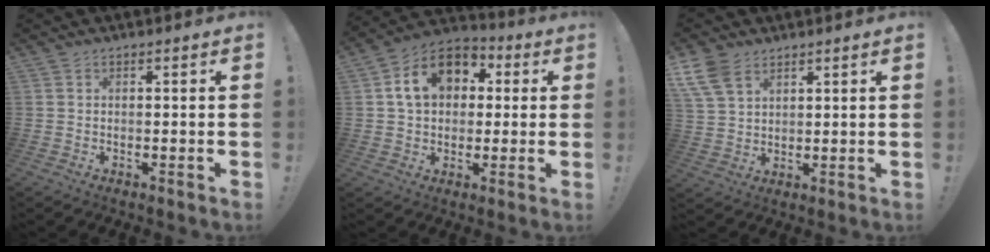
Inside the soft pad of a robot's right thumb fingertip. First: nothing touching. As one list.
[{"total": 14.5, "force": [4.0, 11.2, 8.3], "torque": [-0.116, 0.003, 0.078]}, {"total": 9.7, "force": [5.9, 6.1, 4.7], "torque": [-0.099, -0.023, 0.122]}]